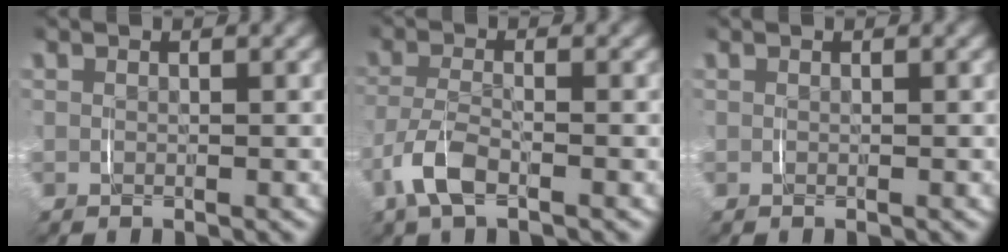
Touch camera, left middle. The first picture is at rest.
{"total": 3.1, "force": [-2.4, 0.6, 2.0], "torque": [-0.050, -0.009, -0.042]}
{"total": 0.0}